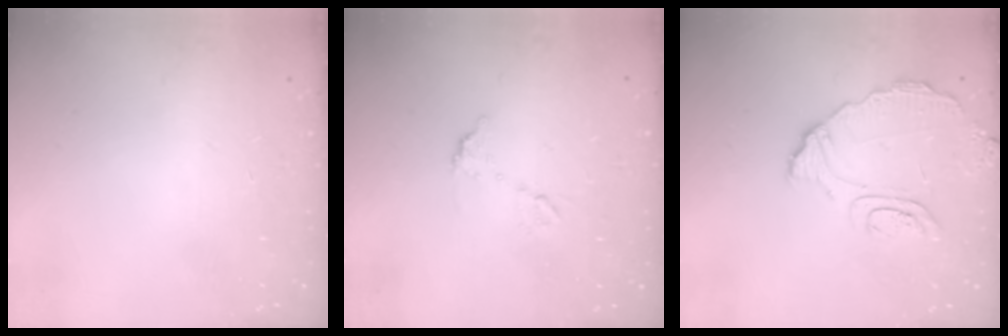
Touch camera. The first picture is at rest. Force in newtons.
{"total": 6.7, "press": 6.7, "slide": 0.2}
{"total": 9.2, "press": 9.1, "slide": 1.0}